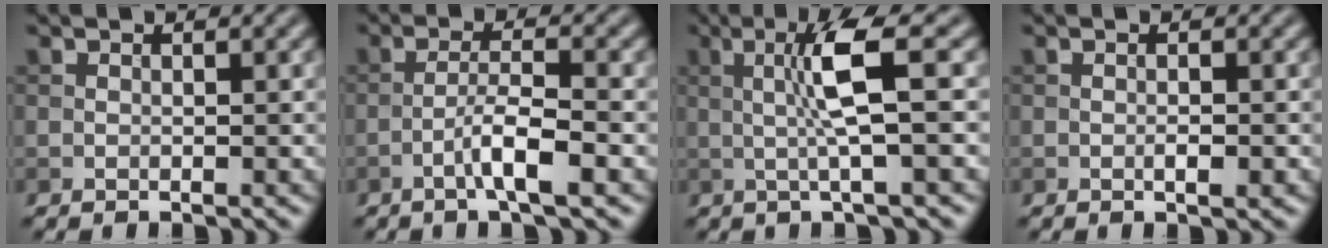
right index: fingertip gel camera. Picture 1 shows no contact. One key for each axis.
{"total": 3.8, "fx": -1.8, "fy": 0.4, "fz": 3.4, "tx": -0.060, "ty": 0.012, "tz": -0.039}
{"total": 4.9, "fx": 0.4, "fy": 0.2, "fz": 4.8, "tx": -0.098, "ty": 0.006, "tz": 0.009}
{"total": 1.2, "fx": -0.3, "fy": 0.3, "fz": 1.1, "tx": -0.020, "ty": 0.000, "tz": -0.006}